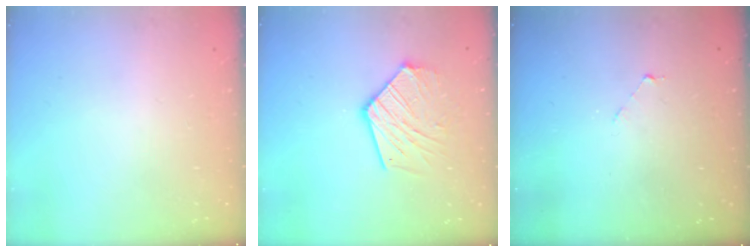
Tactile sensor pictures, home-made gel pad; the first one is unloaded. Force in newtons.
{"total": 13.8, "press": 13.7, "slide": 1.6}
{"total": 2.1, "press": 2.1, "slide": 0.2}